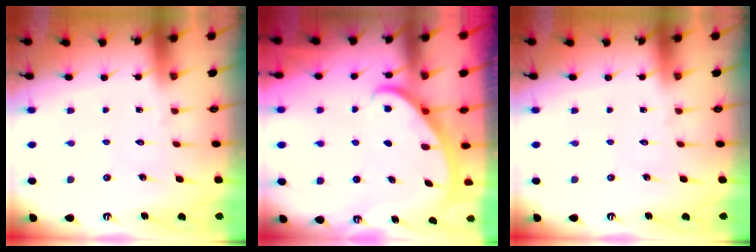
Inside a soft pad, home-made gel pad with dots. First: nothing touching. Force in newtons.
{"total": 3.0, "press": 3.0, "slide": 0.4}
{"total": 0.0}